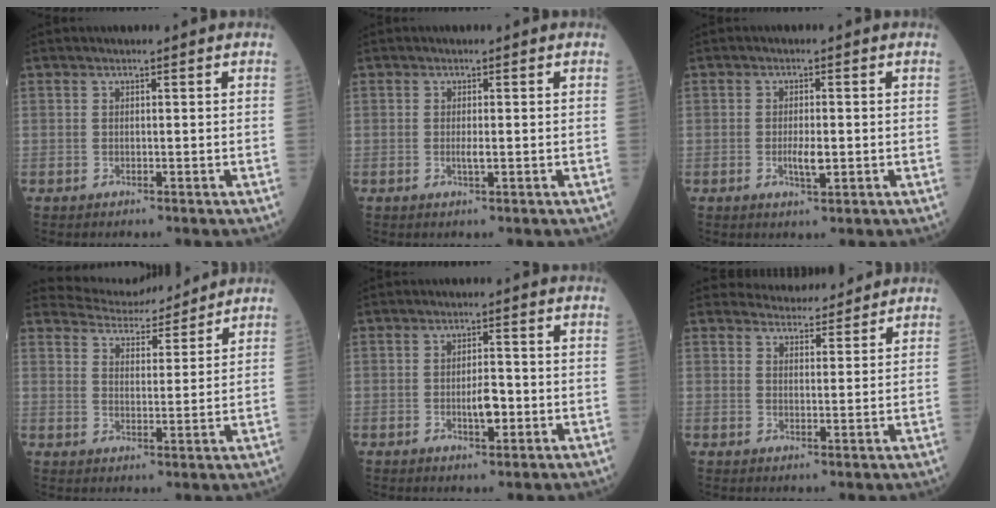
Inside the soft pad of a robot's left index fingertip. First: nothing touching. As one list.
[{"total": 0.8, "force": [-0.2, 0.1, 0.8], "torque": [-0.016, -0.006, -0.003]}, {"total": 2.4, "force": [-0.6, 0.6, 2.2], "torque": [-0.044, -0.006, -0.009]}, {"total": 9.3, "force": [9.1, 1.6, 0.9], "torque": [-0.020, 0.012, 0.139]}, {"total": 3.4, "force": [-1.0, 1.1, 3.0], "torque": [-0.049, -0.002, -0.017]}, {"total": 6.1, "force": [5.9, 1.5, 0.2], "torque": [0.003, 0.009, 0.077]}]